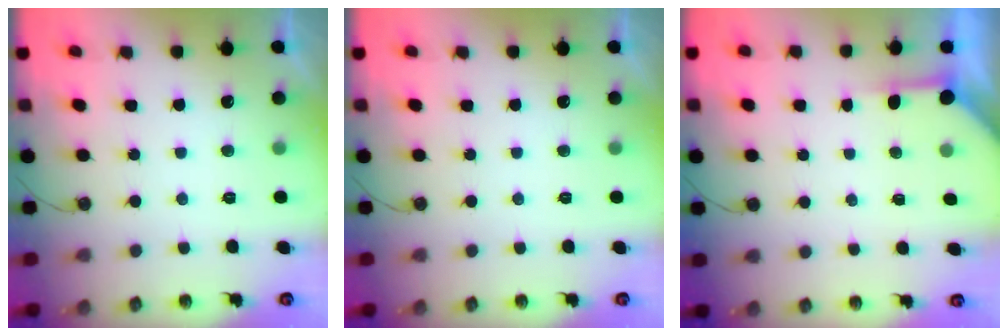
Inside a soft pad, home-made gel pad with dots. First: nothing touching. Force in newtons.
{"total": 0.0}
{"total": 3.7, "press": 3.6, "slide": 0.5}